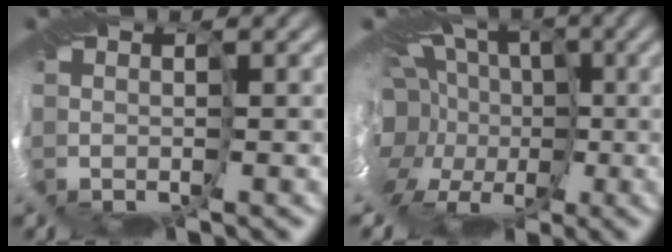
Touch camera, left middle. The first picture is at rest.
{"total": 15.5, "force": [-3.1, 11.8, 9.6], "torque": [-0.161, -0.021, -0.070]}